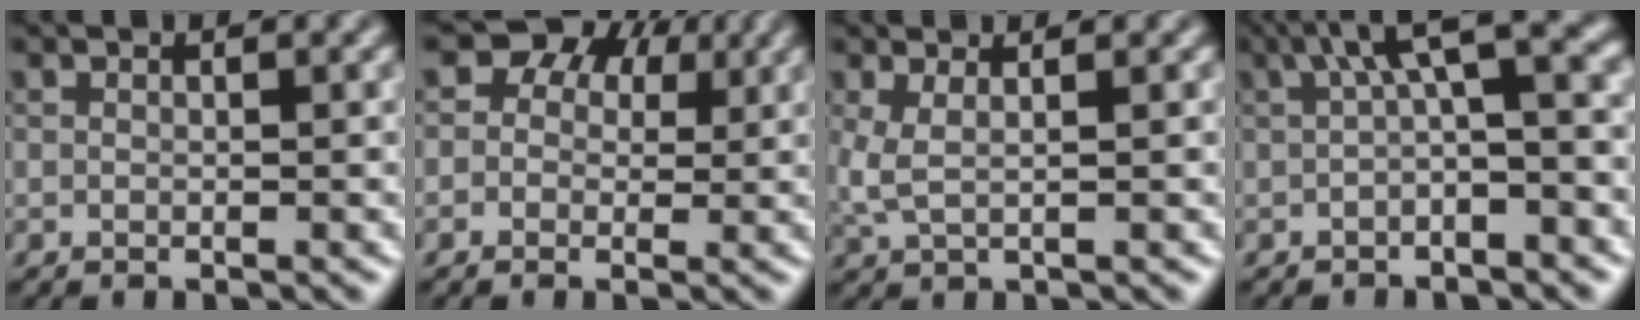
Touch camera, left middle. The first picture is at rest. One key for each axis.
{"total": 5.8, "fx": 2.0, "fy": 4.8, "fz": 2.6, "tx": -0.012, "ty": 0.019, "tz": -0.006}
{"total": 2.1, "fx": 0.5, "fy": 0.6, "fz": 1.9, "tx": -0.042, "ty": 0.003, "tz": 0.009}
{"total": 5.8, "fx": 0.8, "fy": 1.7, "fz": 5.5, "tx": -0.078, "ty": 0.026, "tz": -0.001}